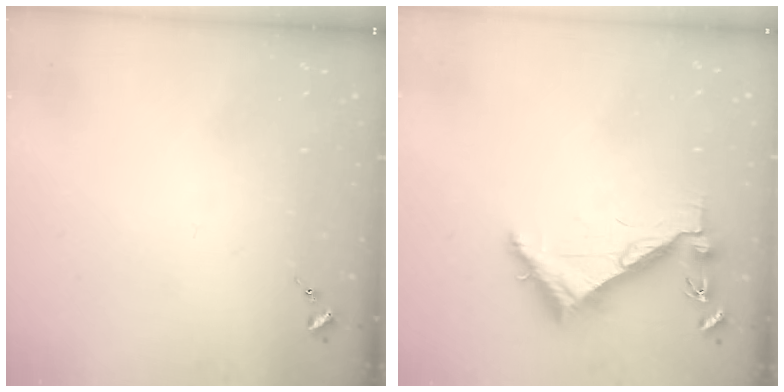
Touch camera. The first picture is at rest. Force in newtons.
{"total": 6.7, "press": 6.7, "slide": 0.8}